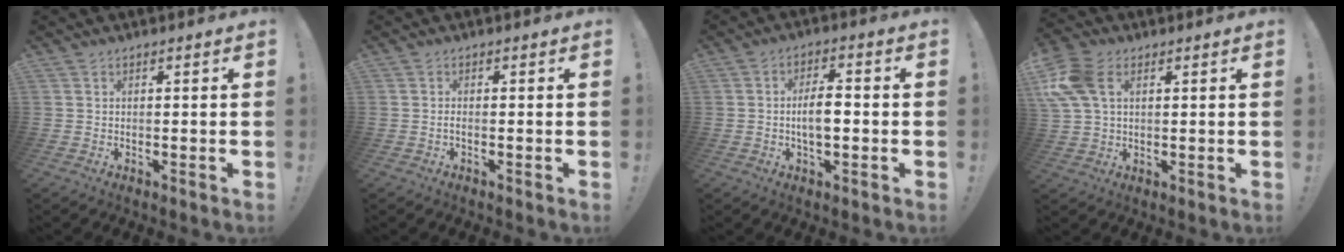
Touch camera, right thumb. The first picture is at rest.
{"total": 0.8, "force": [-0.4, 0.1, 0.7], "torque": [-0.015, 0.001, -0.008]}
{"total": 6.7, "force": [-1.0, 3.0, 5.9], "torque": [-0.102, 0.003, -0.025]}
{"total": 11.9, "force": [3.6, 7.5, 8.4], "torque": [-0.184, -0.002, 0.072]}